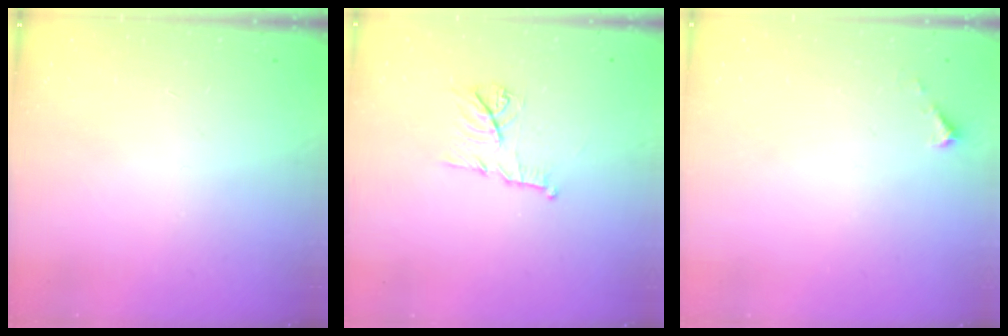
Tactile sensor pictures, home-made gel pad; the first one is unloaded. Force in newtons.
{"total": 9.5, "press": 9.5, "slide": 0.2}
{"total": 2.1, "press": 2.1, "slide": 0.2}